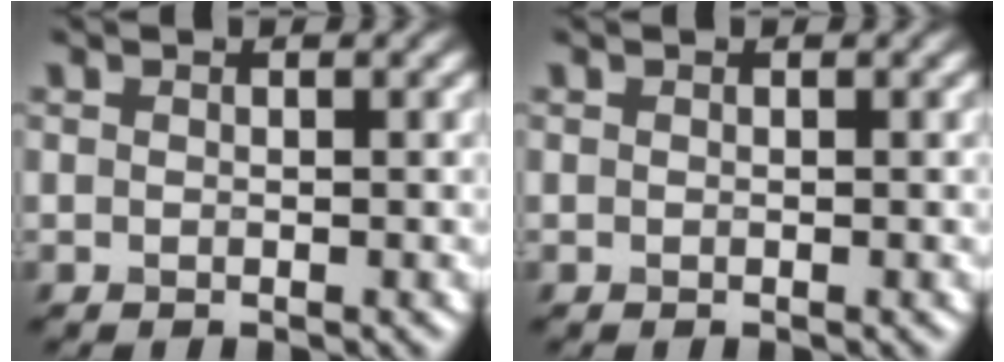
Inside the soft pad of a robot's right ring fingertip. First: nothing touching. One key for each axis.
{"total": 0.0}